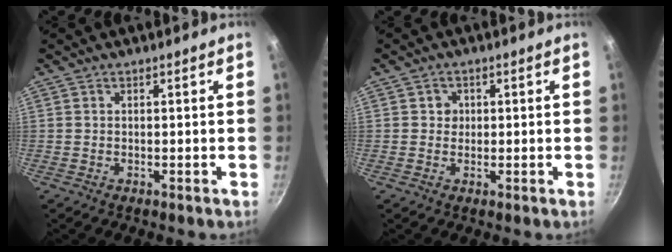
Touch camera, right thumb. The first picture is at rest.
{"total": 1.9, "force": [0.2, 1.9, 0.4], "torque": [0.007, 0.001, 0.000]}